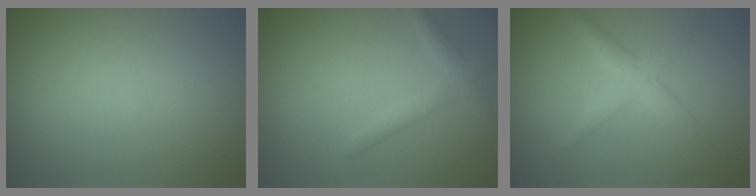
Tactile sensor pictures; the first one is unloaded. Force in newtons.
{"total": 2.1, "press": 2.1, "slide": 0.1}
{"total": 2.4, "press": 2.4, "slide": 0.1}